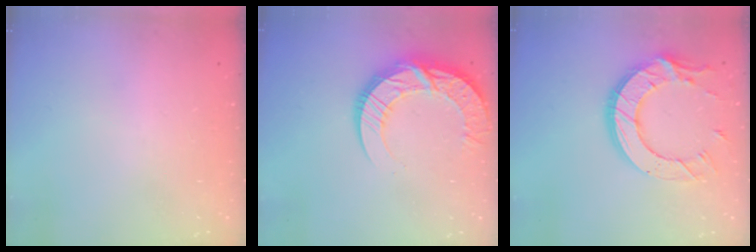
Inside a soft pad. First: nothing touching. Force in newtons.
{"total": 15.3, "press": 15.2, "slide": 1.4}
{"total": 15.9, "press": 15.9, "slide": 1.0}